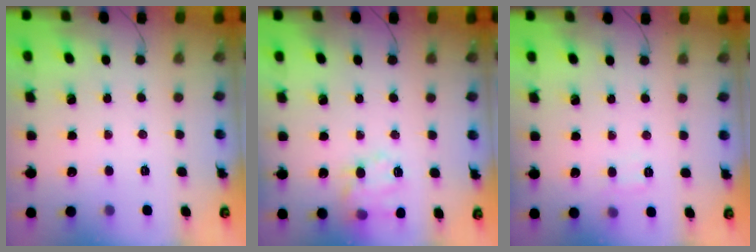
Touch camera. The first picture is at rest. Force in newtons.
{"total": 14.7, "press": 14.5, "slide": 1.8}
{"total": 6.3, "press": 6.2, "slide": 1.1}